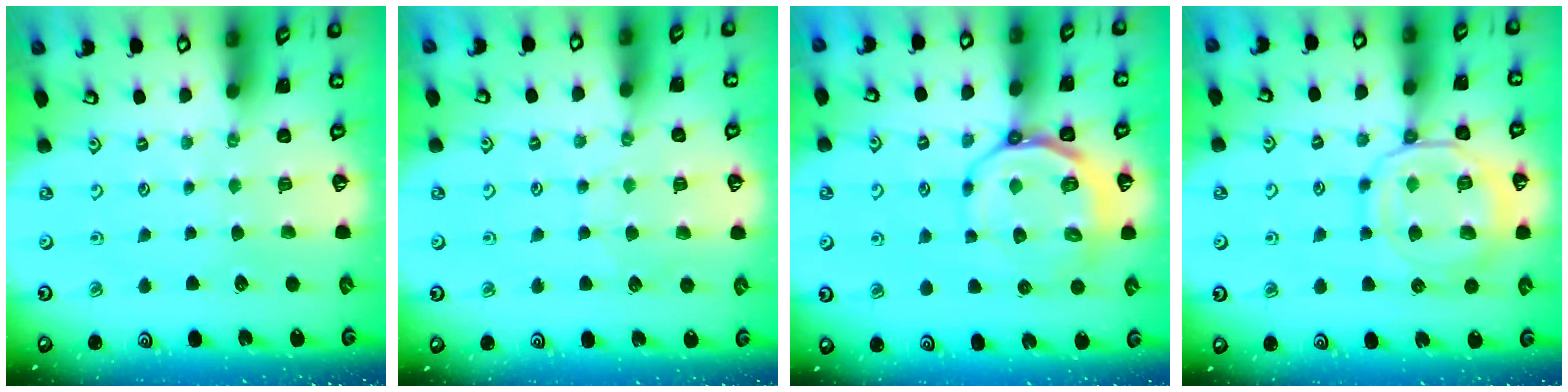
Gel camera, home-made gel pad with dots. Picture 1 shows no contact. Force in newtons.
{"total": 5.5, "press": 5.5, "slide": 0.6}
{"total": 11.7, "press": 11.4, "slide": 2.9}
{"total": 14.4, "press": 14.4, "slide": 1.3}